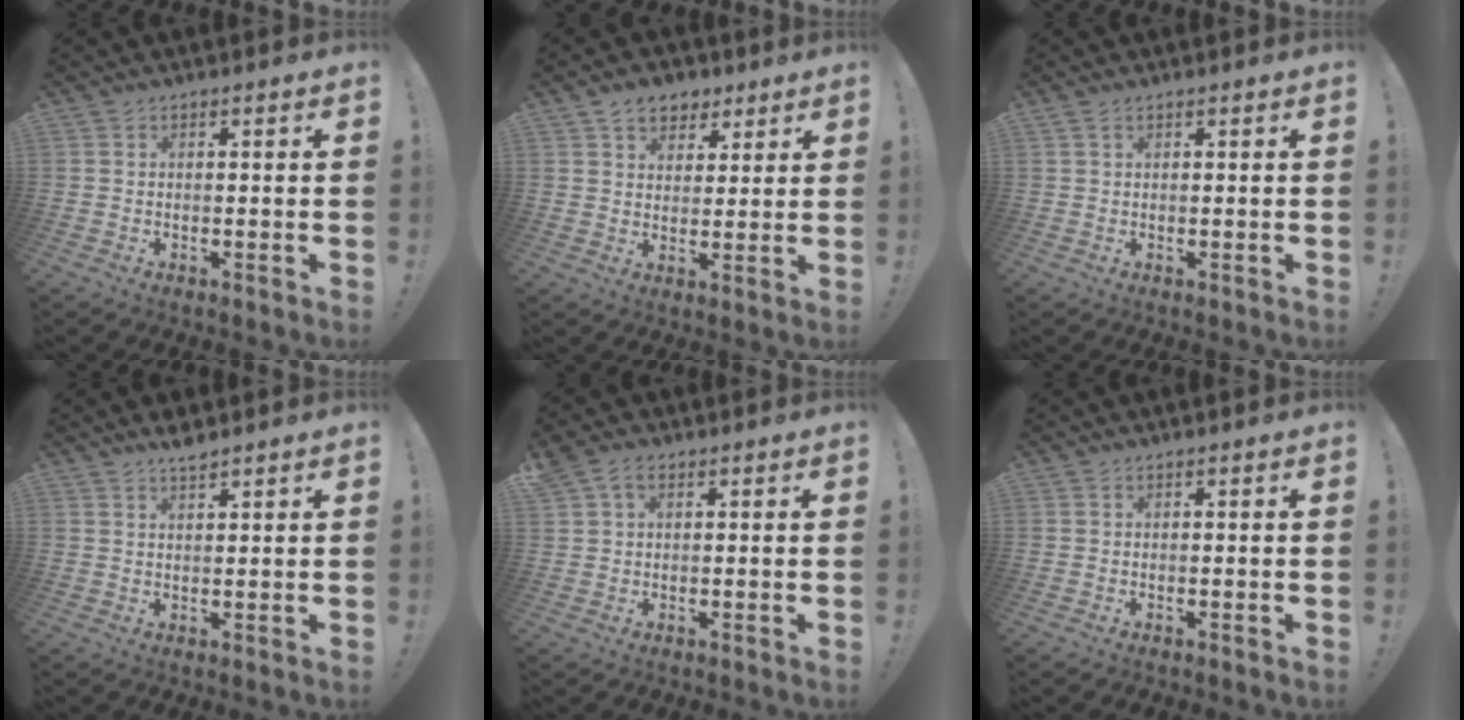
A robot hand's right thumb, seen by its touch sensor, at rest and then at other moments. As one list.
[{"total": 7.9, "force": [4.8, 5.8, 2.4], "torque": [-0.024, -0.027, 0.092]}, {"total": 1.3, "force": [0.9, 0.7, 0.6], "torque": [-0.008, 0.000, 0.016]}, {"total": 3.0, "force": [2.7, 0.3, 1.4], "torque": [-0.022, -0.019, 0.046]}, {"total": 3.9, "force": [1.7, 2.6, 2.4], "torque": [-0.043, 0.002, 0.033]}, {"total": 0.0}]